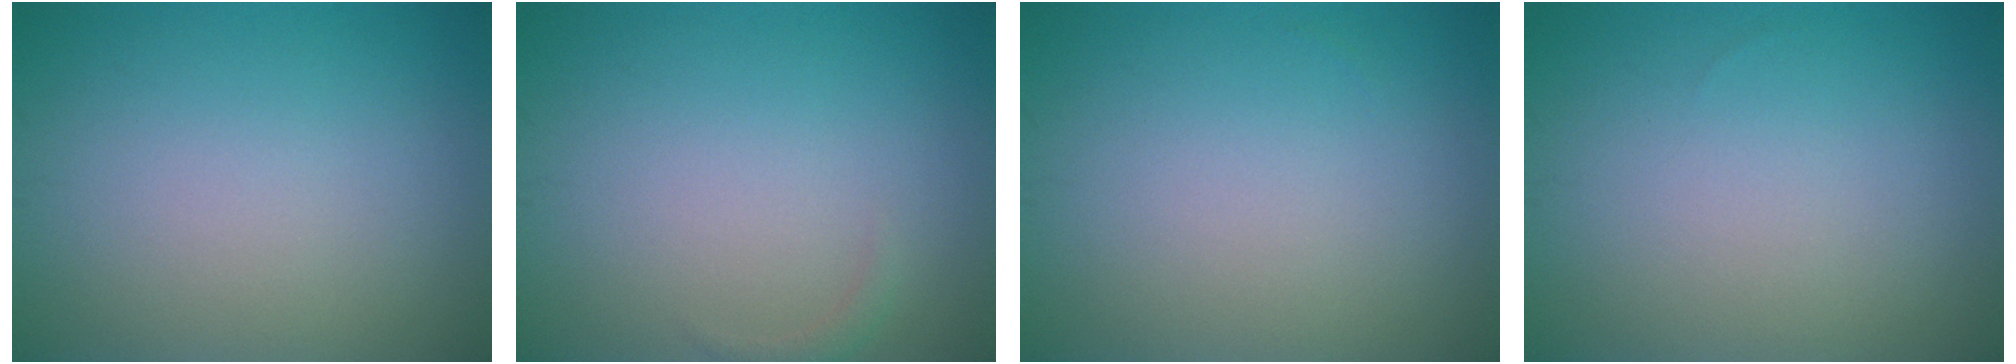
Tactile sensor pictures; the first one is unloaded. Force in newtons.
{"total": 0.7, "press": 0.7, "slide": 0.1}
{"total": 0.0}
{"total": 0.0}